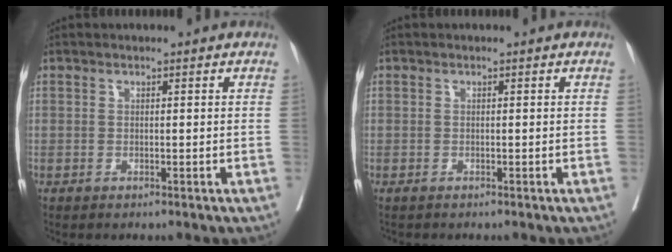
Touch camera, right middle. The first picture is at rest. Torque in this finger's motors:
{"motor_torque": [0.01, -0.03, -0.01, 0.00]}